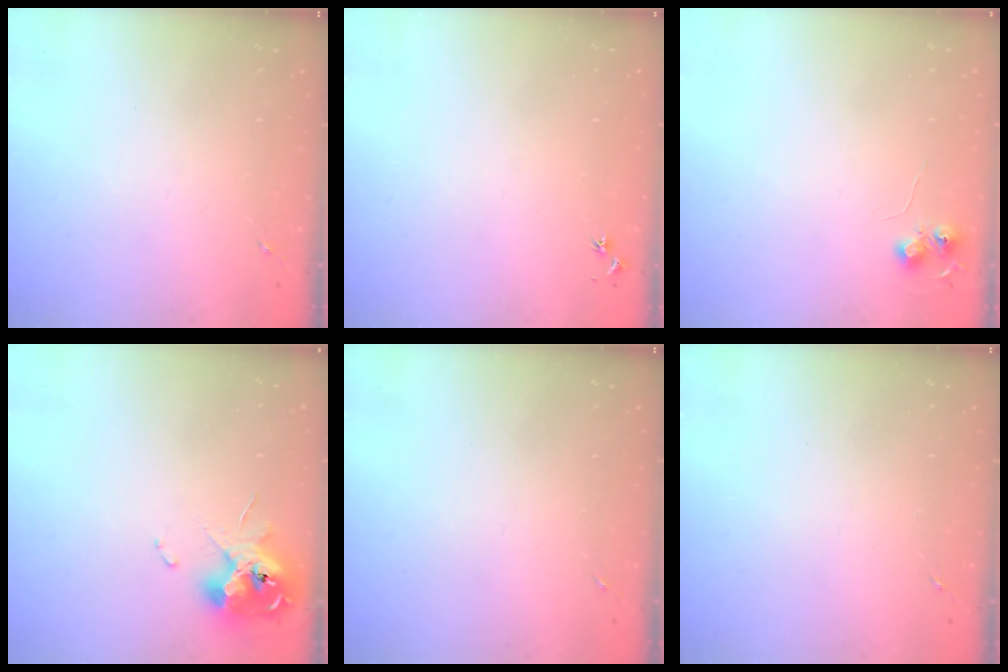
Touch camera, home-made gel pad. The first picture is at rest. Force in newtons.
{"total": 3.0, "press": 2.9, "slide": 0.4}
{"total": 5.6, "press": 5.6, "slide": 0.8}
{"total": 12.4, "press": 12.2, "slide": 1.6}
{"total": 0.0}
{"total": 0.0}